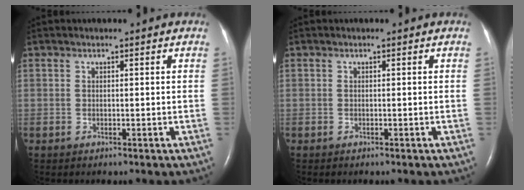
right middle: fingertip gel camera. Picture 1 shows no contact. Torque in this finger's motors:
{"motor_torque": [-0.09, -0.15, -0.07, 0.00]}